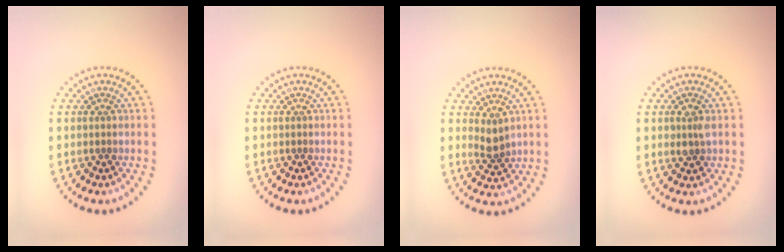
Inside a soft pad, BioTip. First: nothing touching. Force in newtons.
{"total": 0.0}
{"total": 1.6, "press": 1.3, "slide": 1.0}
{"total": 1.2, "press": 1.2, "slide": 0.2}